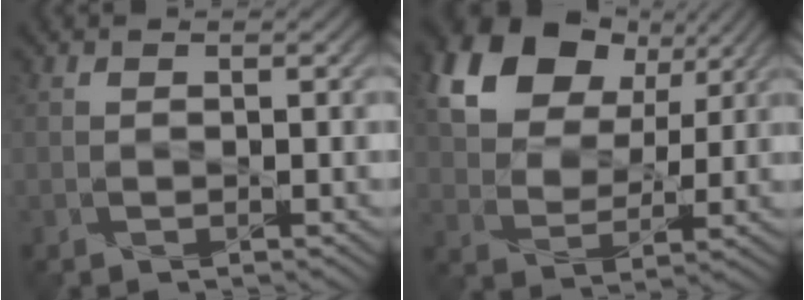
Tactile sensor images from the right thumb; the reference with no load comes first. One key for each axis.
{"total": 17.3, "fx": 9.3, "fy": 11.3, "fz": 9.3, "tx": -0.226, "ty": 0.039, "tz": 0.188}